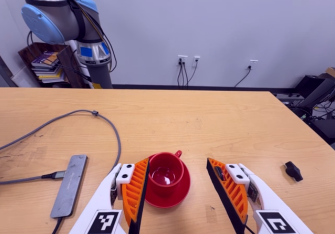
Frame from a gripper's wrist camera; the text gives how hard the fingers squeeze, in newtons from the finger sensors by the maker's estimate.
{"total": 0.0}